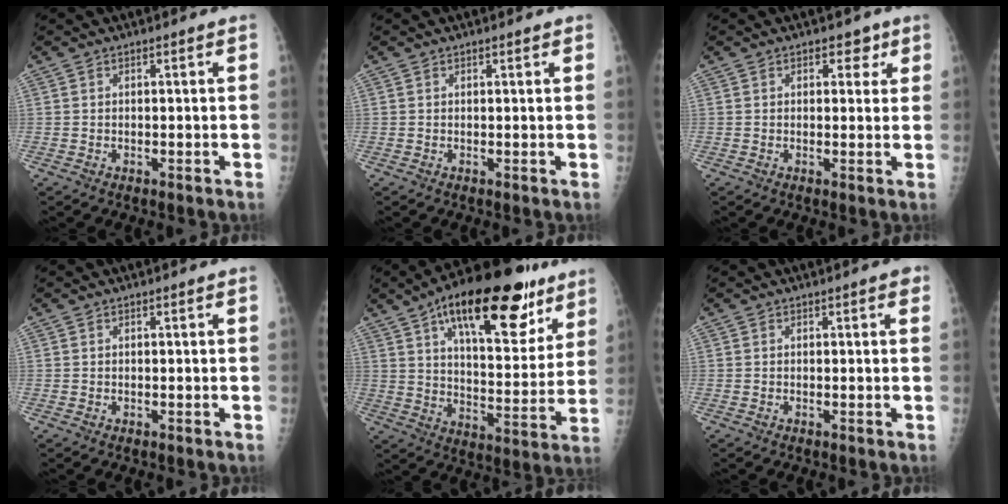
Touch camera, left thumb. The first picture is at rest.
{"total": 1.0, "force": [0.8, 0.2, 0.6], "torque": [-0.005, -0.001, 0.011]}
{"total": 3.2, "force": [1.8, 2.1, 1.6], "torque": [0.005, -0.006, 0.021]}
{"total": 0.0}
{"total": 27.4, "force": [15.7, 11.1, 19.5], "torque": [-0.262, -0.029, 0.242]}
{"total": 1.2, "force": [0.6, 0.4, 0.9], "torque": [-0.011, 0.001, 0.005]}